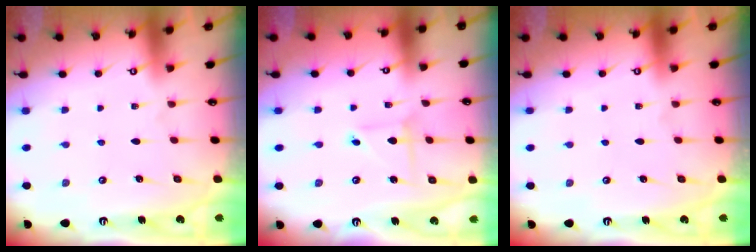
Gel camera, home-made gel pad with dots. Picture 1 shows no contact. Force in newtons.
{"total": 2.8, "press": 2.8, "slide": 0.3}
{"total": 0.0}